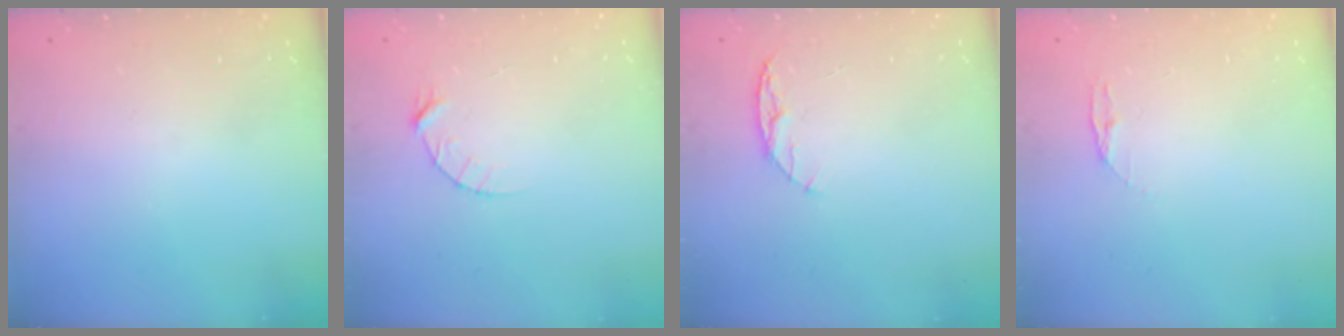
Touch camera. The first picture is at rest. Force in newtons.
{"total": 4.4, "press": 4.4, "slide": 0.4}
{"total": 6.1, "press": 6.0, "slide": 0.7}
{"total": 3.8, "press": 3.7, "slide": 0.4}